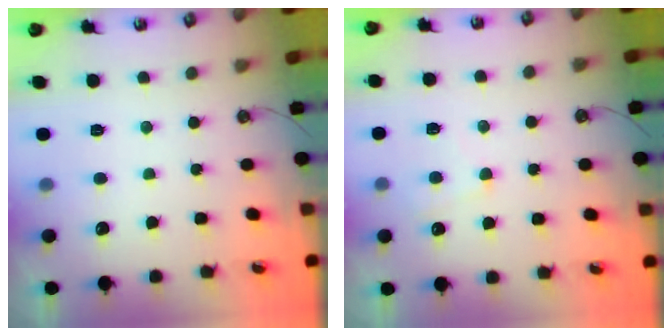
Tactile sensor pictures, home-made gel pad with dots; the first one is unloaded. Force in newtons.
{"total": 3.6, "press": 3.6, "slide": 0.6}